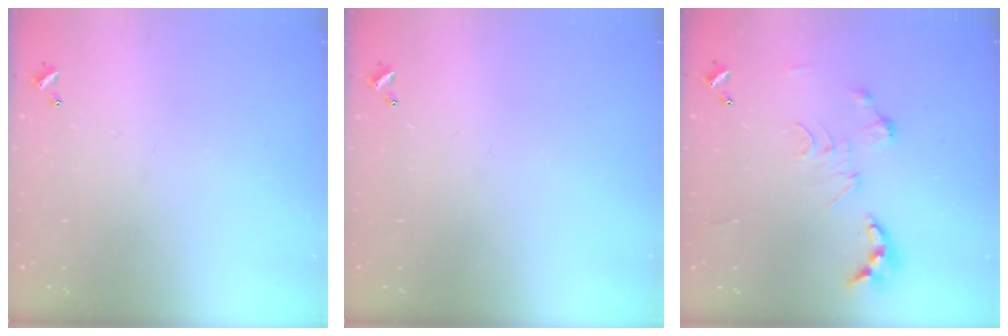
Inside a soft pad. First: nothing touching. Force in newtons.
{"total": 0.0}
{"total": 0.0}